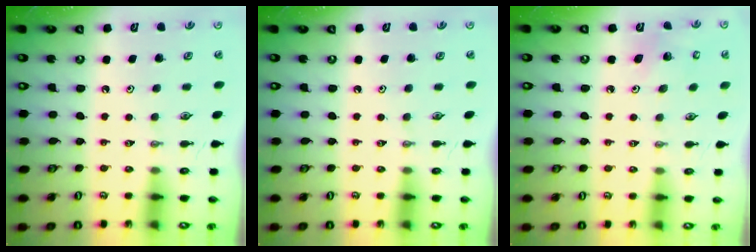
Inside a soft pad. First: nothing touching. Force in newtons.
{"total": 0.0}
{"total": 4.2, "press": 4.0, "slide": 1.3}